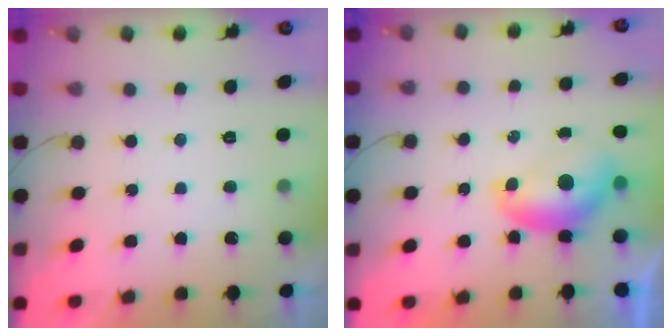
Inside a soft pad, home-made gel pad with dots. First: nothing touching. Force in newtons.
{"total": 8.3, "press": 8.2, "slide": 1.3}